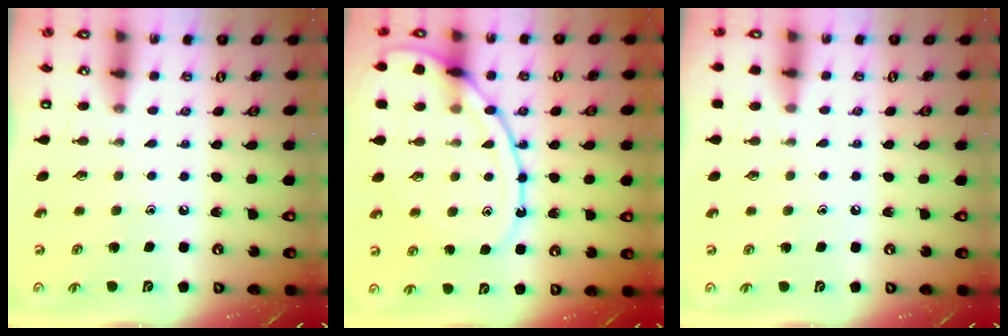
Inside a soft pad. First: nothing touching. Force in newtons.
{"total": 13.0, "press": 12.9, "slide": 1.1}
{"total": 2.9, "press": 2.8, "slide": 0.4}